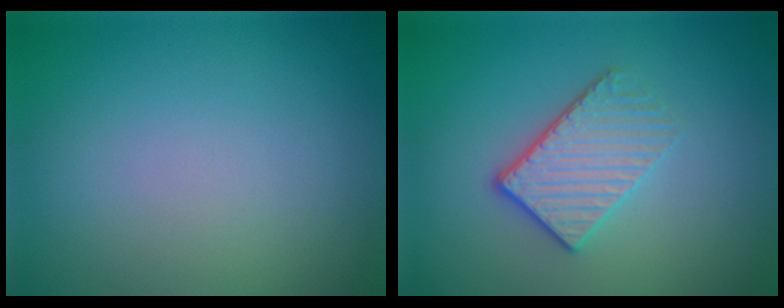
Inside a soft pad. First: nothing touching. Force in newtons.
{"total": 3.8, "press": 3.1, "slide": 2.1}